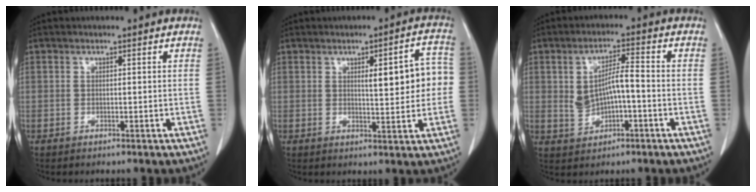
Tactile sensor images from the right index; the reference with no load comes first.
{"total": 8.2, "force": [0.9, 2.2, 7.8], "torque": [-0.100, 0.019, 0.014]}
{"total": 5.9, "force": [-0.2, 2.0, 5.6], "torque": [-0.106, 0.013, 0.005]}